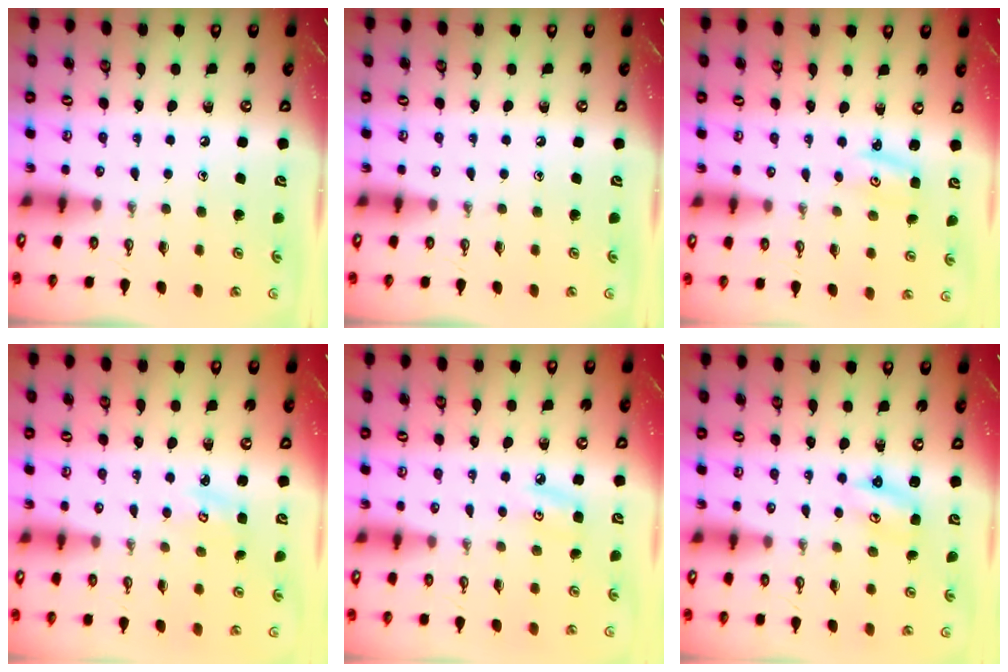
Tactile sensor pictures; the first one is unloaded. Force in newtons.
{"total": 0.0}
{"total": 3.0, "press": 3.0, "slide": 0.3}
{"total": 2.9, "press": 2.8, "slide": 0.3}
{"total": 5.1, "press": 5.0, "slide": 0.7}
{"total": 3.2, "press": 3.2, "slide": 0.3}